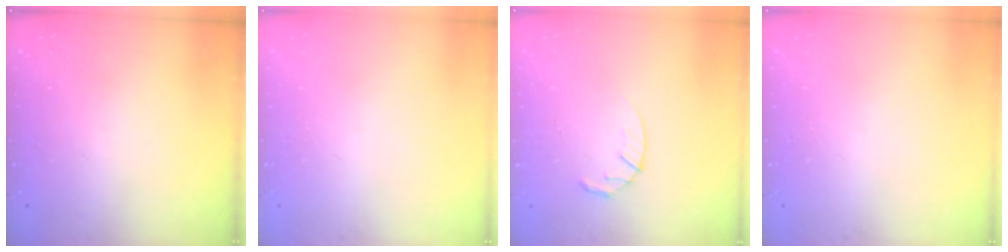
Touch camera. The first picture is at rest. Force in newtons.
{"total": 0.0}
{"total": 3.9, "press": 3.9, "slide": 0.5}
{"total": 0.0}